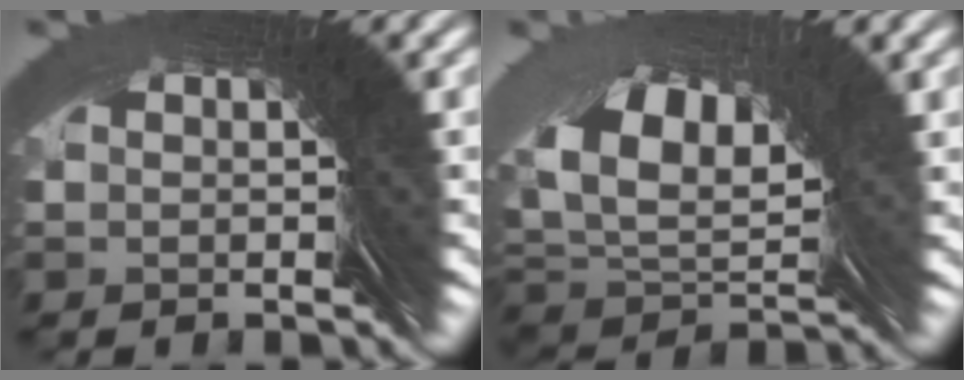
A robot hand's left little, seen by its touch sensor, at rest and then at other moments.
{"total": 5.0, "force": [2.0, 2.6, 3.8], "torque": [-0.070, 0.010, 0.025]}